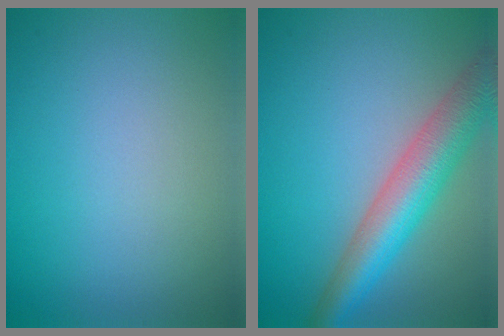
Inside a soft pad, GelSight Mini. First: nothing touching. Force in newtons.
{"total": 7.1, "press": 7.1, "slide": 0.5}